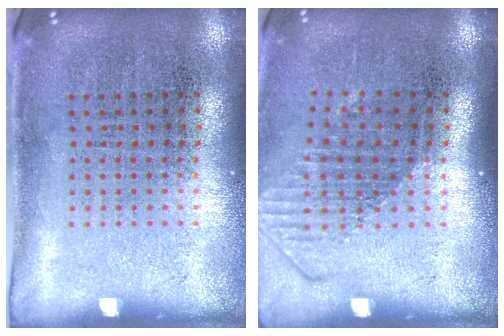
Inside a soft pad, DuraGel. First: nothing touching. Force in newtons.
{"total": 1.6, "press": 1.2, "slide": 1.0}